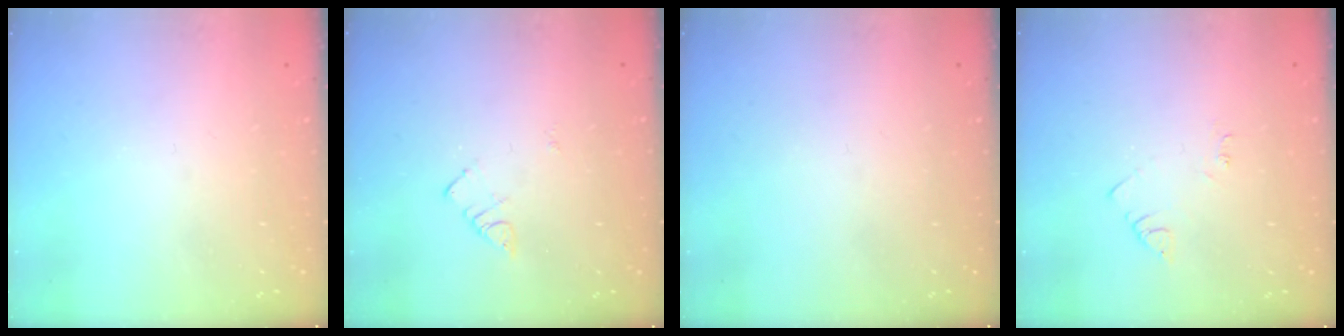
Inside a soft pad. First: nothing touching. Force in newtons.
{"total": 3.8, "press": 3.8, "slide": 0.4}
{"total": 0.0}
{"total": 2.9, "press": 2.9, "slide": 0.4}